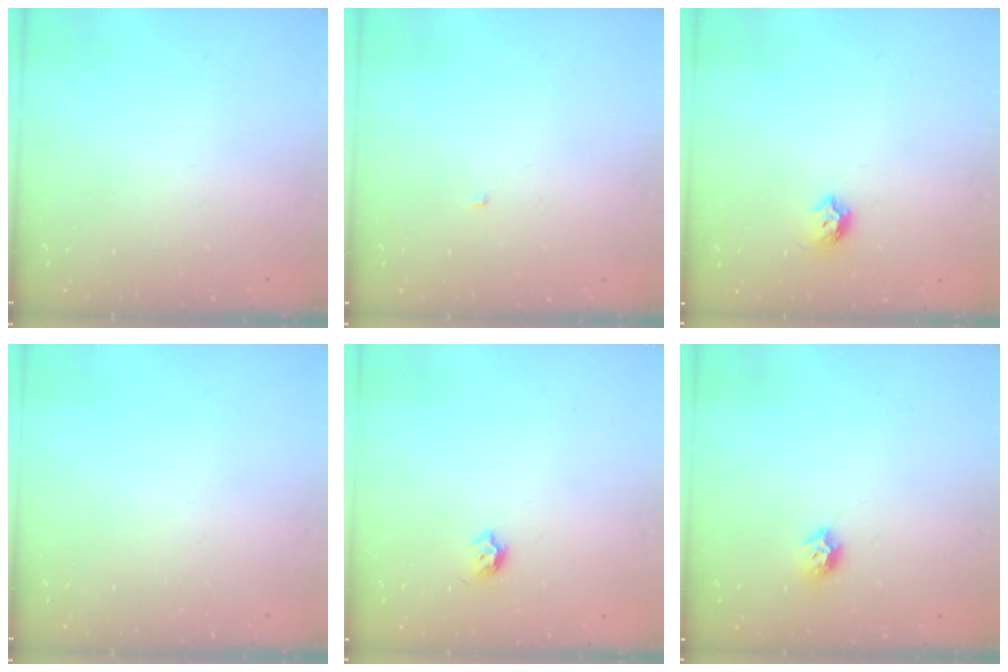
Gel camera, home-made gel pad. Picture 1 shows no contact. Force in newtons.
{"total": 1.8, "press": 1.8, "slide": 0.2}
{"total": 6.8, "press": 6.8, "slide": 1.0}
{"total": 0.0}
{"total": 4.0, "press": 3.9, "slide": 0.7}
{"total": 6.4, "press": 6.4, "slide": 0.8}